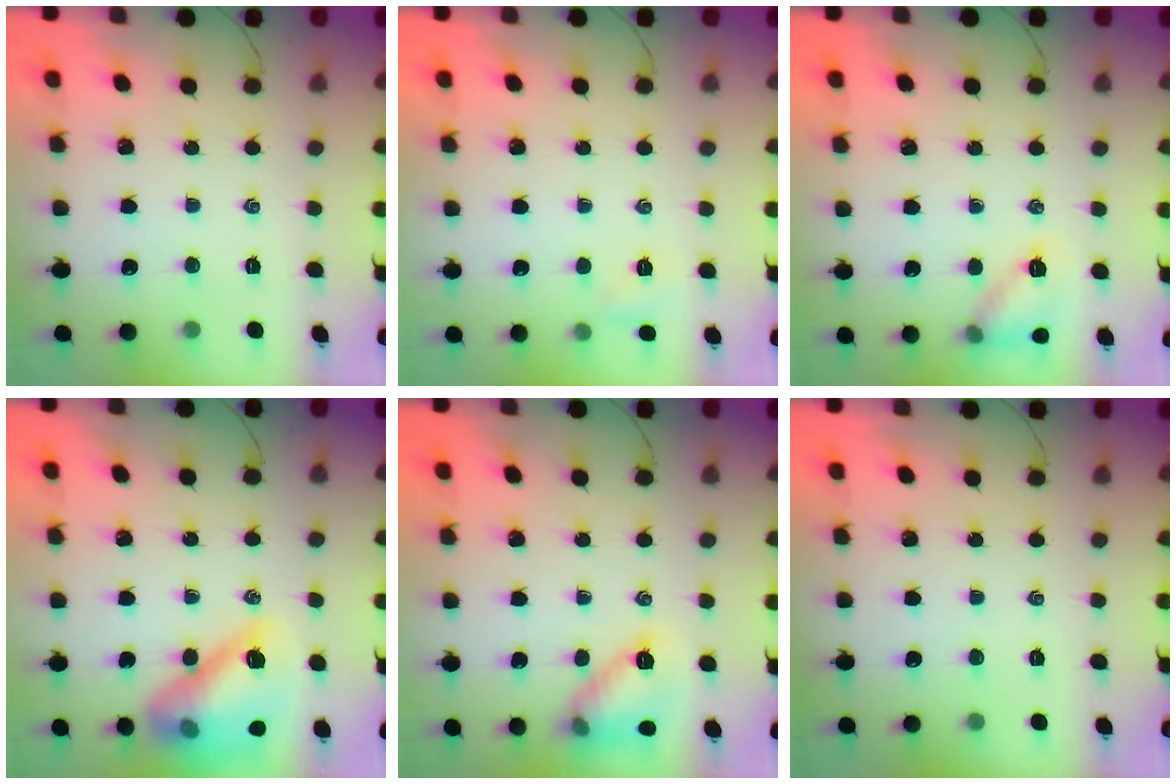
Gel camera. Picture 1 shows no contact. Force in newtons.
{"total": 3.3, "press": 3.2, "slide": 0.8}
{"total": 9.8, "press": 9.8, "slide": 1.0}
{"total": 17.0, "press": 16.9, "slide": 2.5}
{"total": 11.6, "press": 11.6, "slide": 0.3}
{"total": 0.0}